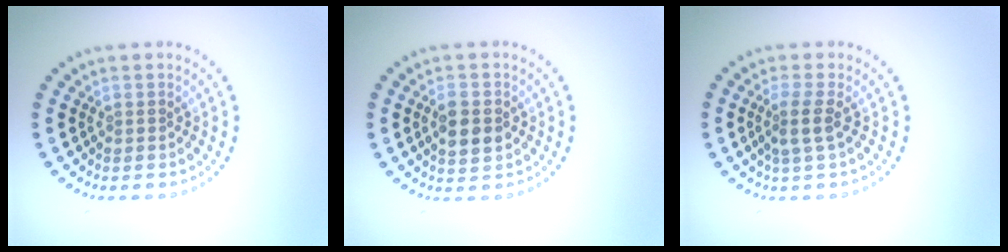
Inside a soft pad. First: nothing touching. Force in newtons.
{"total": 2.8, "press": 2.7, "slide": 0.3}
{"total": 2.1, "press": 1.6, "slide": 1.4}